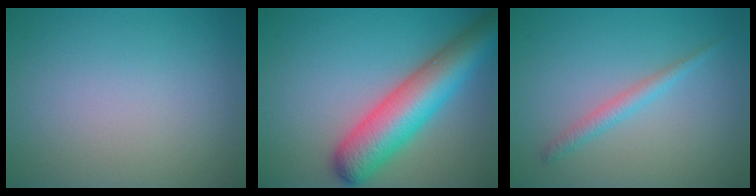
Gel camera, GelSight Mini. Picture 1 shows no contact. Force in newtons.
{"total": 8.4, "press": 8.4, "slide": 0.3}
{"total": 1.7, "press": 1.7, "slide": 0.1}